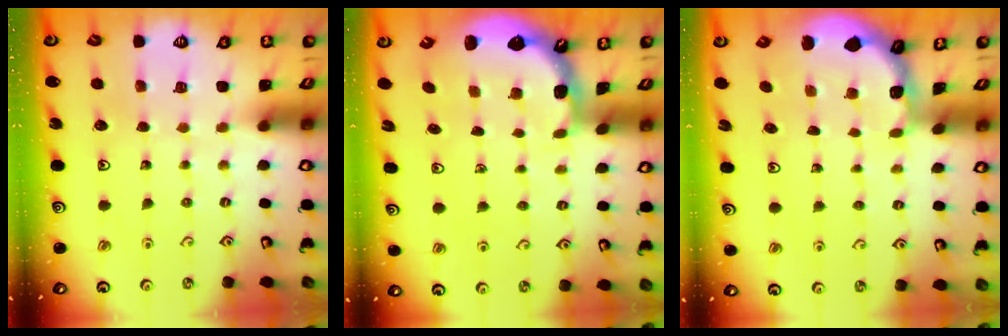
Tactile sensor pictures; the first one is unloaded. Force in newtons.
{"total": 2.4, "press": 1.7, "slide": 1.6}
{"total": 1.6, "press": 1.5, "slide": 0.3}